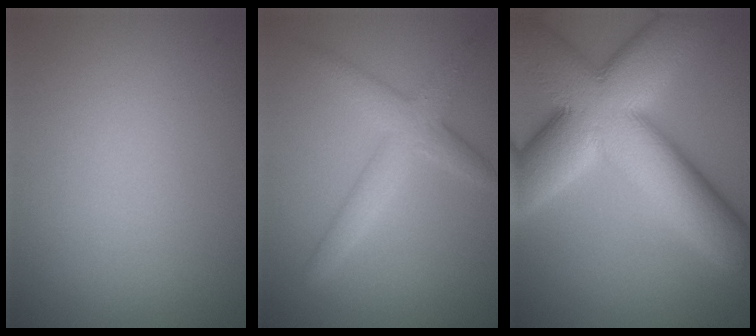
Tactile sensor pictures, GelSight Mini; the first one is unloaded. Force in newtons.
{"total": 3.5, "press": 3.5, "slide": 0.2}
{"total": 16.0, "press": 16.0, "slide": 1.2}